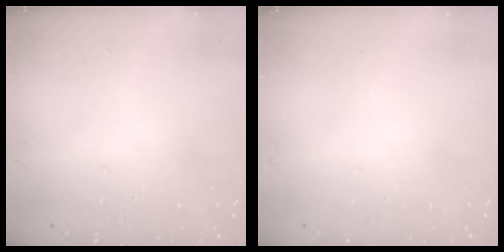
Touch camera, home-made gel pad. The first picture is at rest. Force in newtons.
{"total": 0.0}